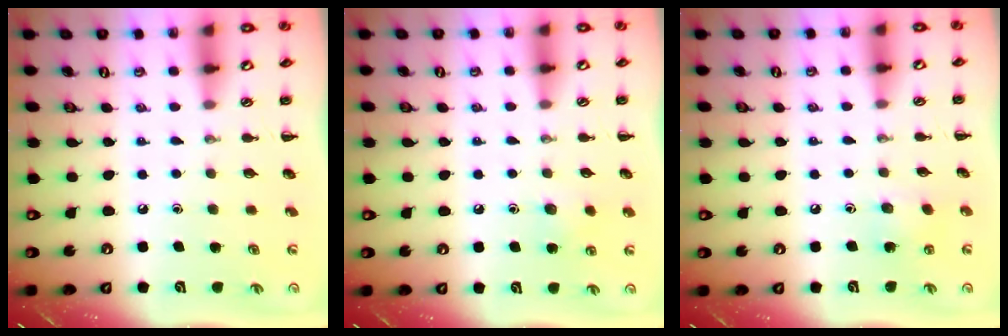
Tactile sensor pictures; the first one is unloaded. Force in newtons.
{"total": 6.1, "press": 5.8, "slide": 1.8}
{"total": 4.9, "press": 4.7, "slide": 1.1}